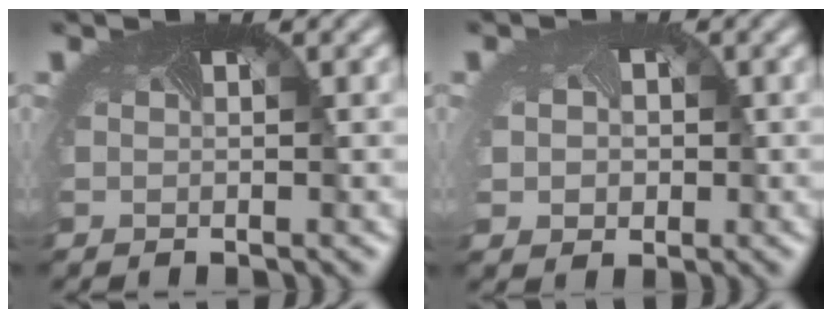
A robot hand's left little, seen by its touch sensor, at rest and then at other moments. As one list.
[{"total": 2.8, "force": [0.2, 2.4, 1.4], "torque": [-0.029, -0.003, 0.008]}]